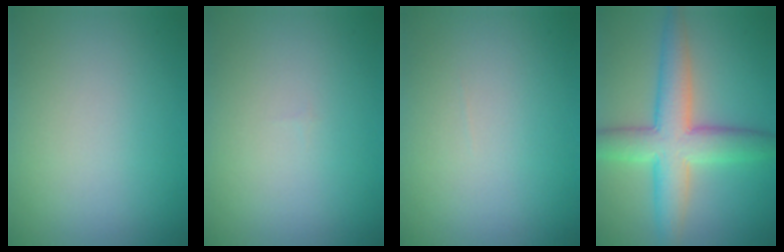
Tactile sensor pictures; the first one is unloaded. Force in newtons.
{"total": 0.0}
{"total": 0.0}
{"total": 7.3, "press": 7.3, "slide": 0.3}